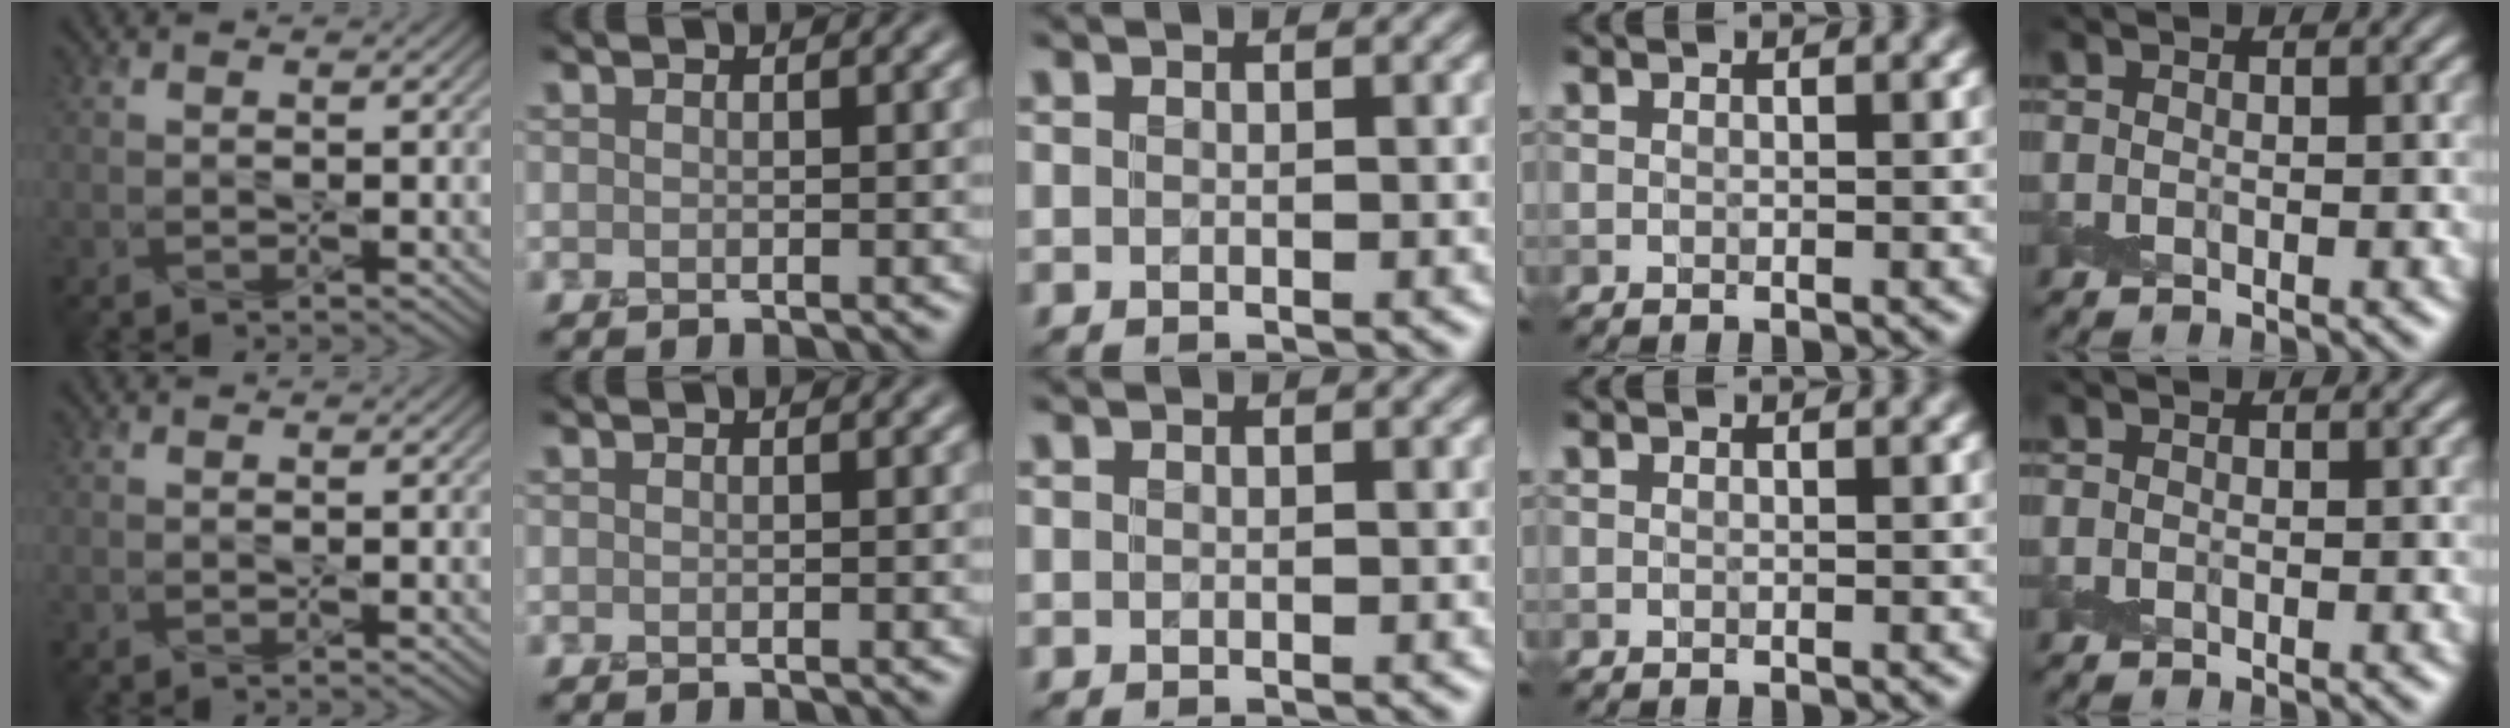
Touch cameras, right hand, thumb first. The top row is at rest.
{}